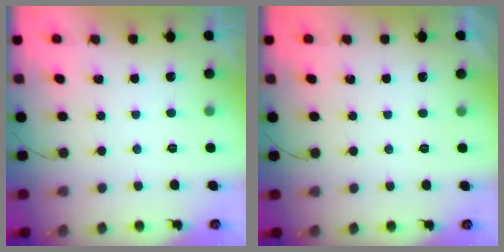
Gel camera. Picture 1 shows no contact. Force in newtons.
{"total": 1.0, "press": 1.0, "slide": 0.1}